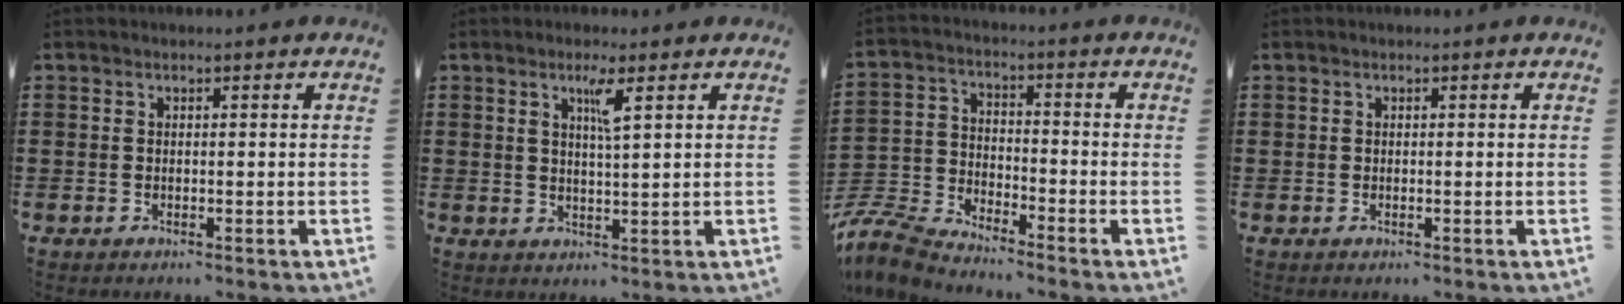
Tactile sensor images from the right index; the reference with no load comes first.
{"total": 3.3, "force": [1.7, 0.2, 2.9], "torque": [-0.054, -0.004, 0.025]}
{"total": 7.1, "force": [-6.9, 0.7, 1.5], "torque": [-0.060, -0.004, -0.144]}
{"total": 0.0}